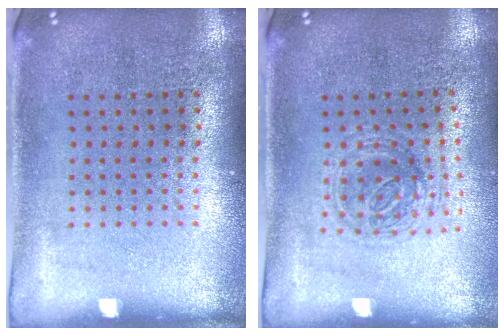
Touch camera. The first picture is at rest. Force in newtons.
{"total": 1.2, "press": 1.1, "slide": 0.4}